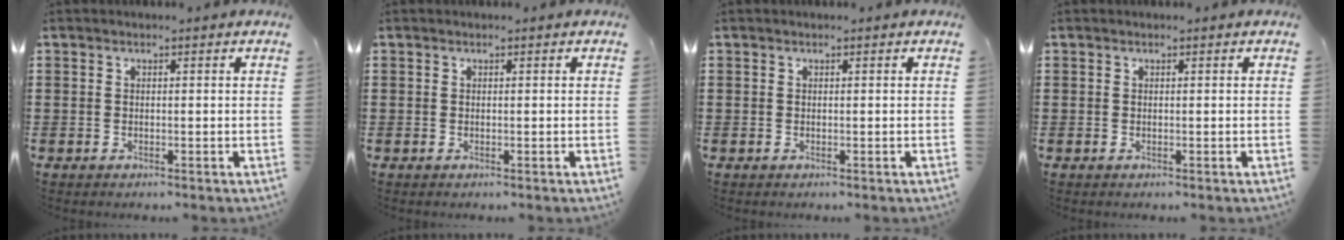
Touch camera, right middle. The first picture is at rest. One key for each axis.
{"total": 0.0}
{"total": 0.0}
{"total": 0.0}